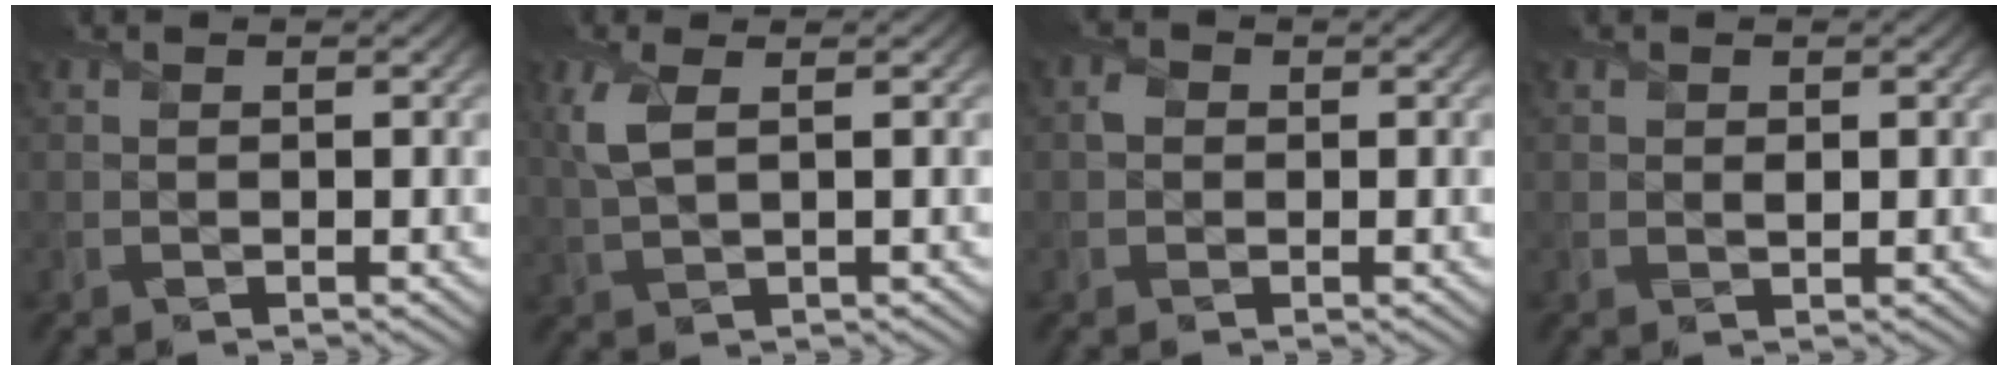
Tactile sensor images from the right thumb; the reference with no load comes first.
{"total": 3.8, "force": [1.3, 1.2, 3.4], "torque": [-0.093, 0.008, 0.026]}
{"total": 1.4, "force": [-0.1, 1.3, 0.4], "torque": [-0.008, -0.001, -0.009]}
{"total": 0.9, "force": [0.2, 0.7, 0.5], "torque": [-0.009, -0.006, 0.003]}